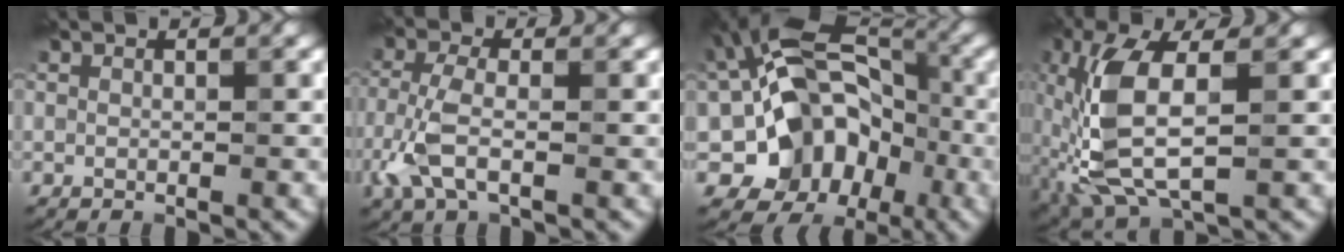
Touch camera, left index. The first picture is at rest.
{"total": 3.8, "force": [-1.5, 1.6, 3.2], "torque": [-0.083, 0.003, -0.036]}
{"total": 12.3, "force": [-2.6, 9.6, 7.2], "torque": [-0.096, 0.012, -0.055]}
{"total": 7.7, "force": [-0.8, 3.3, 6.9], "torque": [-0.172, 0.004, -0.016]}